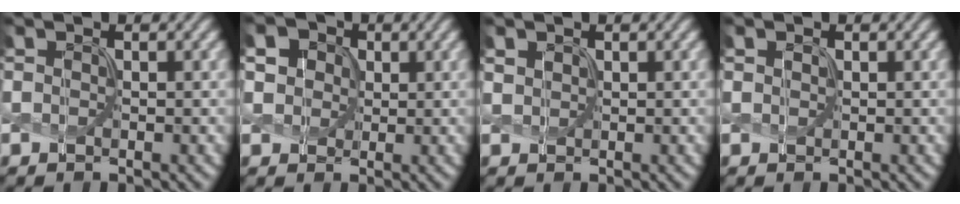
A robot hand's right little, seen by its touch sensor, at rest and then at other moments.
{"total": 6.8, "force": [3.2, 5.1, 3.2], "torque": [-0.074, 0.020, 0.037]}
{"total": 0.9, "force": [0.6, 0.6, 0.2], "torque": [-0.007, 0.001, 0.016]}
{"total": 0.5, "force": [0.2, 0.4, 0.2], "torque": [-0.006, -0.001, 0.006]}